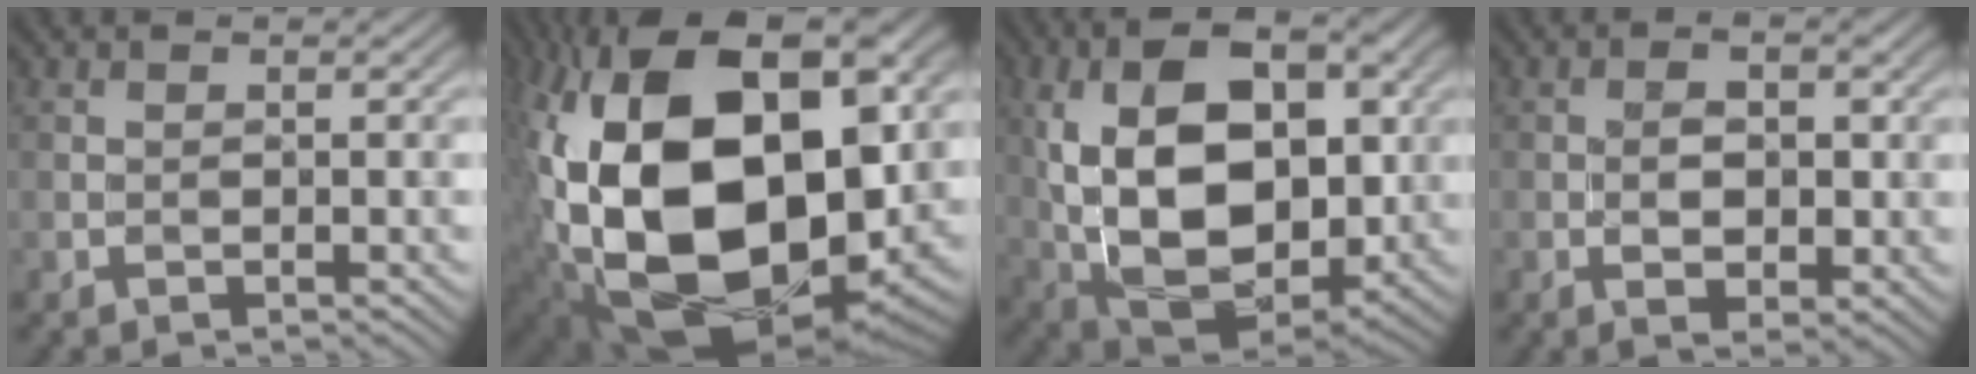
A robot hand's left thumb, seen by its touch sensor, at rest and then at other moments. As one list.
[{"total": 21.3, "force": [1.1, 13.5, 16.4], "torque": [-0.394, -0.032, 0.047]}, {"total": 16.8, "force": [2.4, 10.6, 12.8], "torque": [-0.241, -0.002, 0.049]}, {"total": 3.5, "force": [-0.1, 1.8, 3.1], "torque": [-0.049, -0.006, 0.004]}]